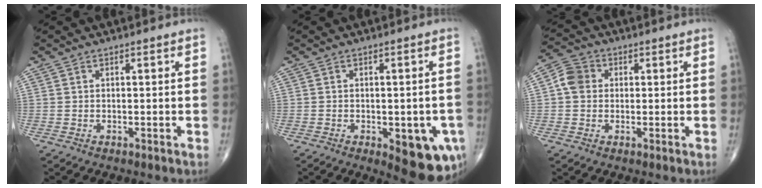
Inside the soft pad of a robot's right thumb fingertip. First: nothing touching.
{"total": 11.3, "force": [-3.9, 4.9, 9.5], "torque": [-0.092, 0.002, -0.035]}
{"total": 5.0, "force": [0.4, 4.3, 2.4], "torque": [-0.035, 0.012, -0.002]}